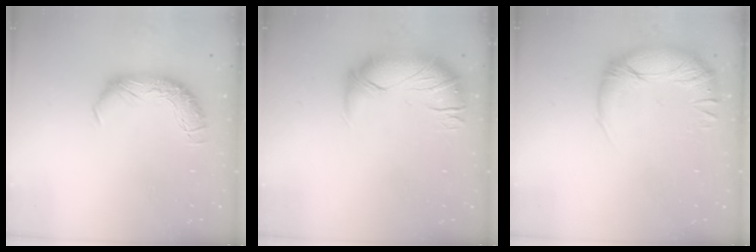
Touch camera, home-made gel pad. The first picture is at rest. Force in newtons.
{"total": 3.1, "press": 2.1, "slide": 2.3}
{"total": 3.3, "press": 2.0, "slide": 2.6}